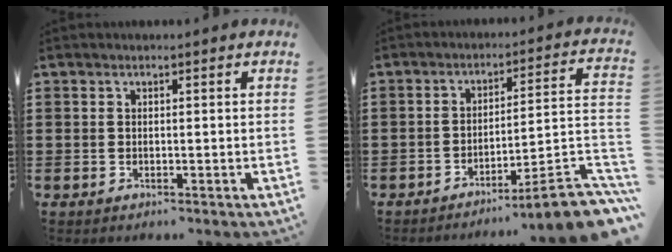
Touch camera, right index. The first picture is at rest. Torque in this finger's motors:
{"motor_torque": [1.63, -0.51, 0.09, 0.00]}